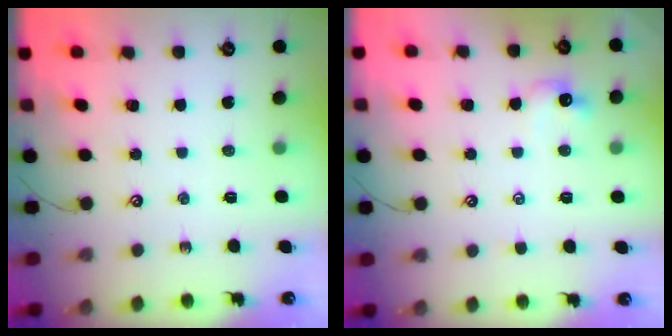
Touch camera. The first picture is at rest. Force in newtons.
{"total": 2.2, "press": 2.1, "slide": 0.7}